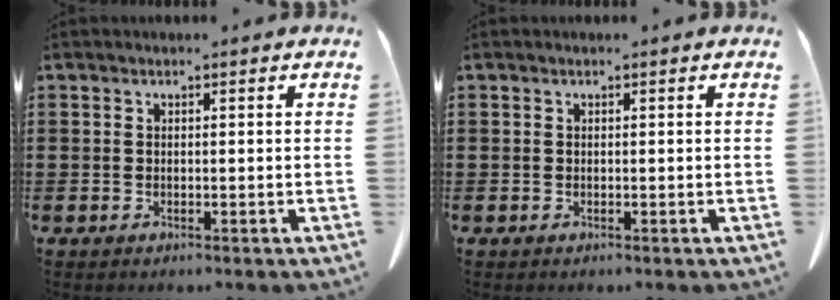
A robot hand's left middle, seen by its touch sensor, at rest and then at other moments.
{"total": 0.0}